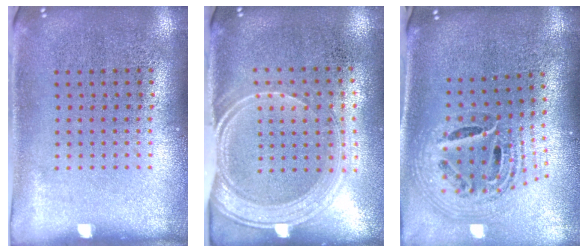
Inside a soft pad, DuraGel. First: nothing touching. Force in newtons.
{"total": 2.1, "press": 1.7, "slide": 1.2}
{"total": 1.9, "press": 1.5, "slide": 1.2}